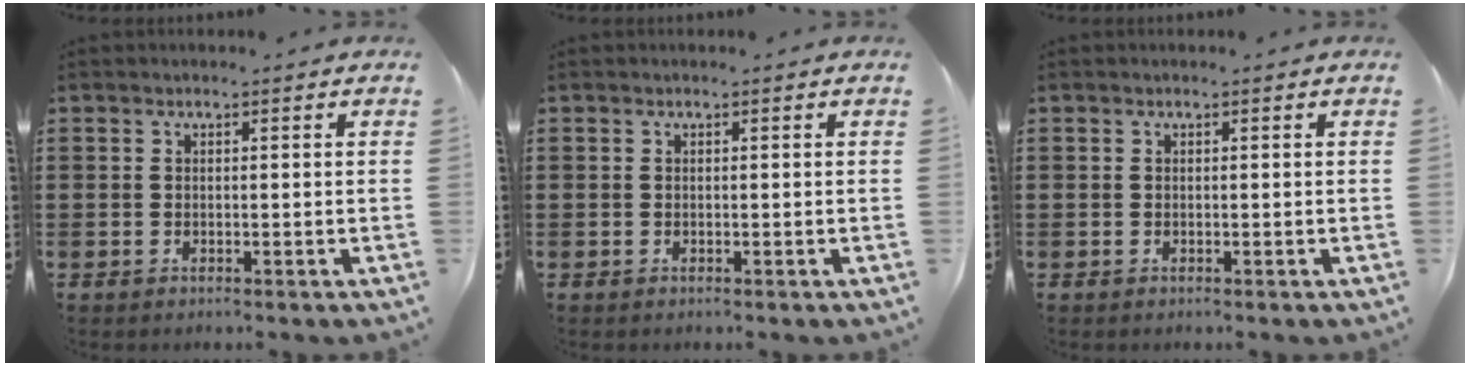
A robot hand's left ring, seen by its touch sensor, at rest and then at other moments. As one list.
[{"total": 0.0}, {"total": 0.0}]